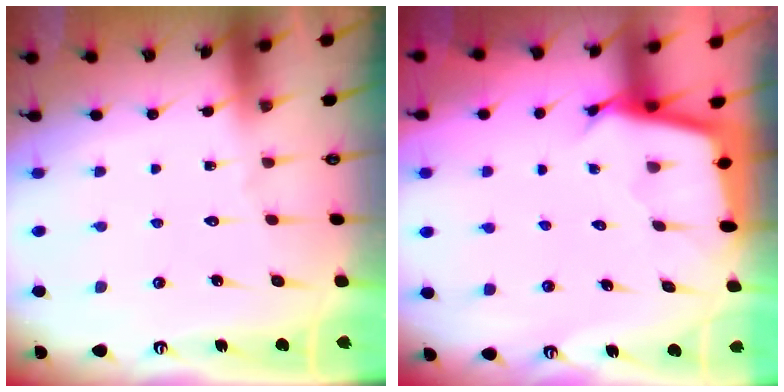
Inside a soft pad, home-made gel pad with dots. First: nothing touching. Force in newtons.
{"total": 2.7, "press": 2.7, "slide": 0.1}